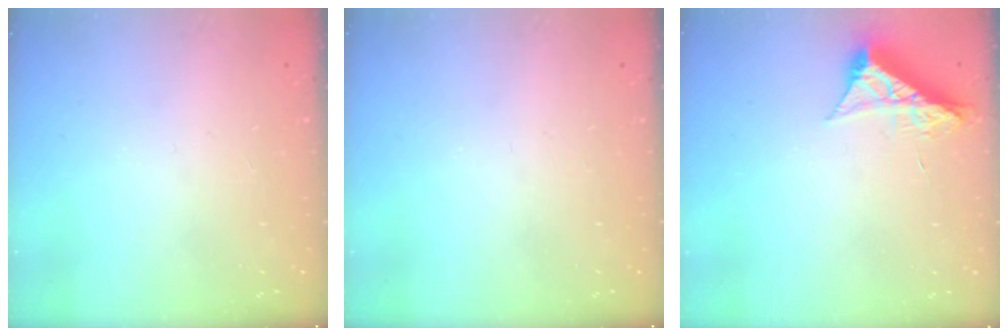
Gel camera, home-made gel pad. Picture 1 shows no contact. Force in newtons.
{"total": 0.0}
{"total": 8.6, "press": 8.6, "slide": 0.4}